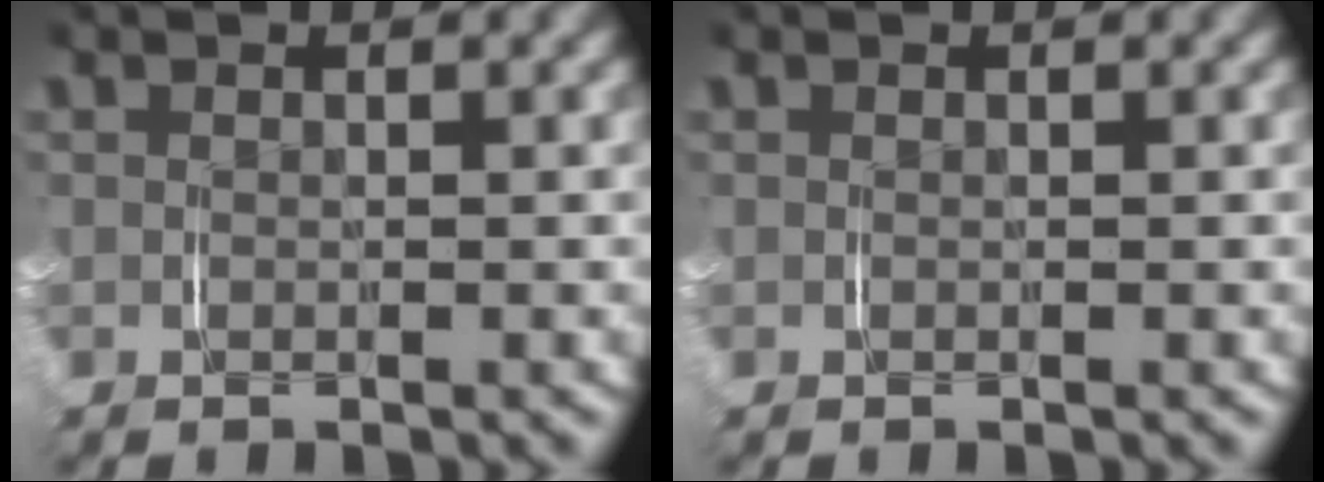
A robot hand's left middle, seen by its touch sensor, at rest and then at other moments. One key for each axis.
{"total": 0.0}